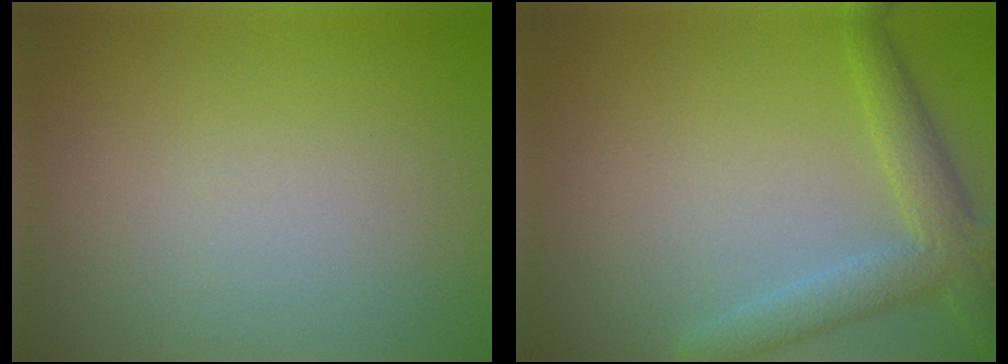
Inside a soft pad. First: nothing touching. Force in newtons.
{"total": 4.0, "press": 4.0, "slide": 0.3}